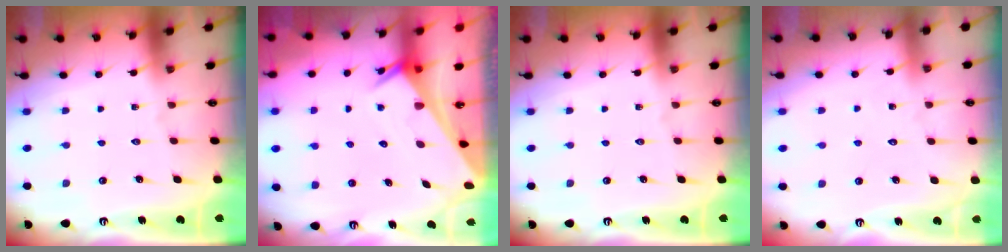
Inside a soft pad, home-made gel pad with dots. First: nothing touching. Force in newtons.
{"total": 2.5, "press": 2.5, "slide": 0.1}
{"total": 0.0}
{"total": 4.2, "press": 4.2, "slide": 0.4}